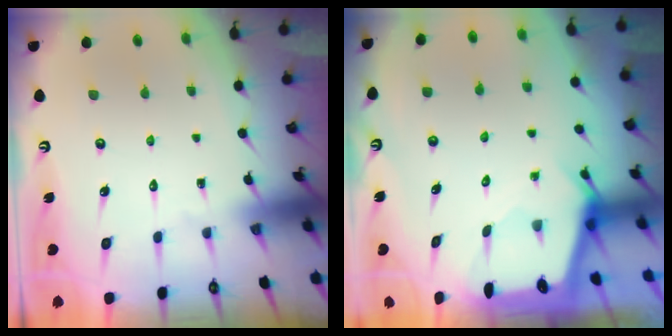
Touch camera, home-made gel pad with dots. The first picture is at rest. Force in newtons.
{"total": 2.4, "press": 2.4, "slide": 0.3}